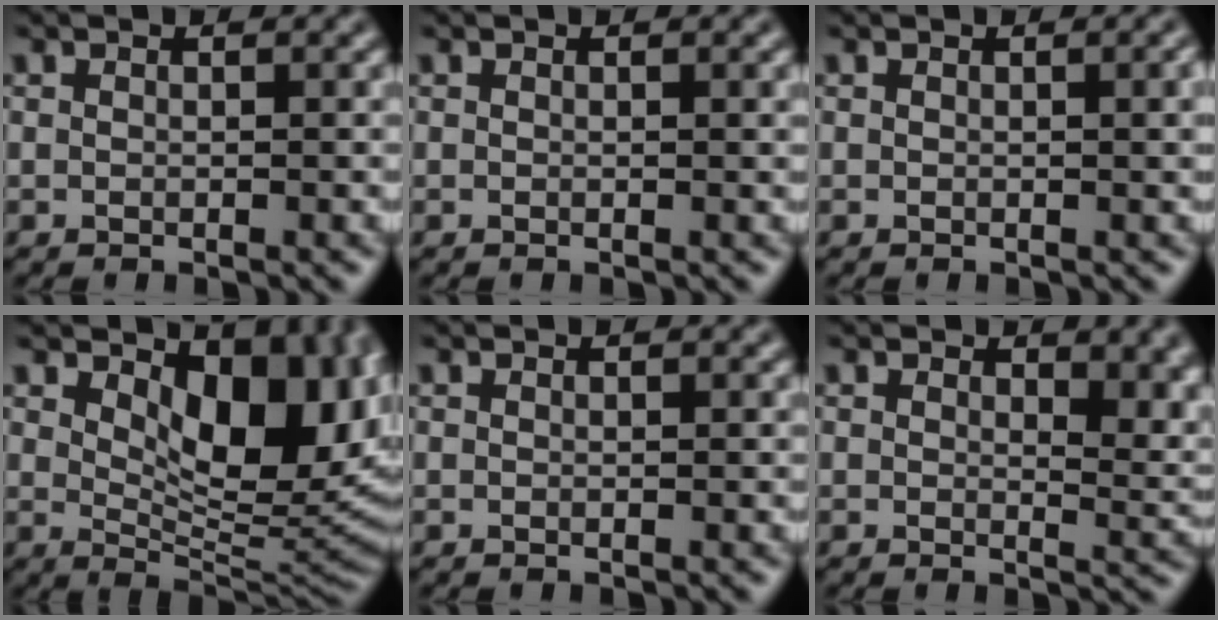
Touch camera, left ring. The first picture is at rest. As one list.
[{"total": 0.5, "force": [0.2, 0.0, 0.5], "torque": [-0.005, 0.001, 0.002]}, {"total": 1.8, "force": [0.3, 0.5, 1.7], "torque": [-0.017, 0.004, 0.002]}, {"total": 10.9, "force": [3.1, 5.5, 8.8], "torque": [-0.120, -0.007, 0.050]}, {"total": 0.0}, {"total": 4.5, "force": [1.9, 2.2, 3.4], "torque": [-0.035, -0.009, 0.032]}]